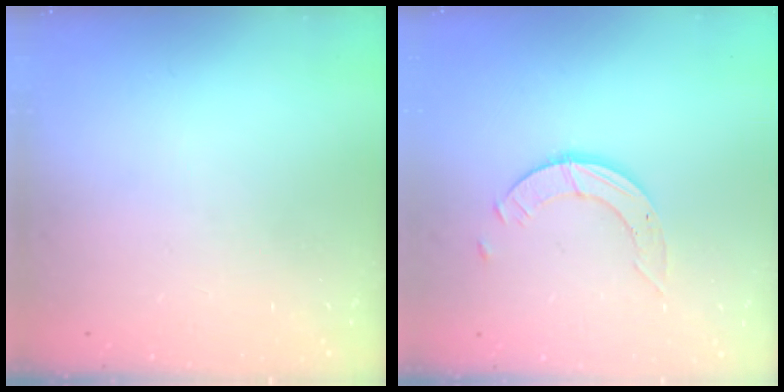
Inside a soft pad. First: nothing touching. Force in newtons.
{"total": 3.6, "press": 3.5, "slide": 0.4}